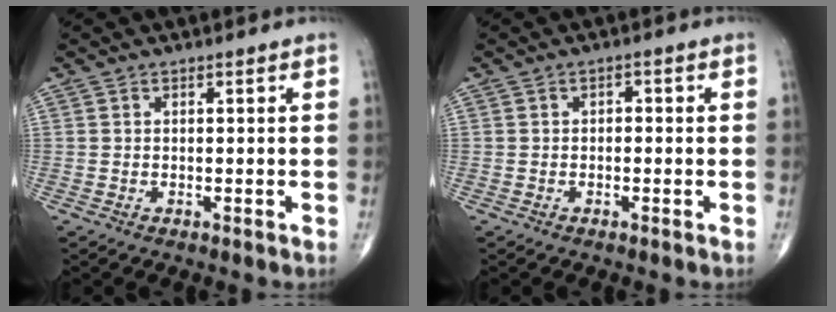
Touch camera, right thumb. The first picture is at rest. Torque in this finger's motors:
{"motor_torque": [-0.04, -0.16, -0.20, 0.04, 0.02]}